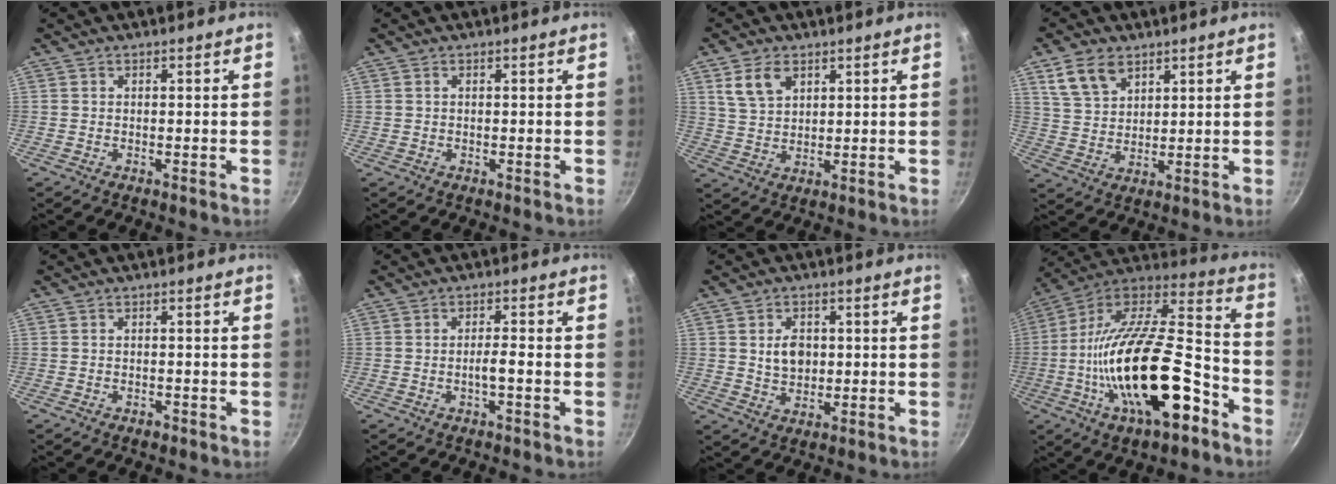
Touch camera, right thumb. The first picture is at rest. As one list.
[{"total": 0.5, "force": [0.2, 0.4, 0.3], "torque": [-0.005, 0.003, 0.004]}, {"total": 6.6, "force": [3.4, 4.2, 3.9], "torque": [-0.061, -0.010, 0.070]}, {"total": 8.0, "force": [4.7, 4.9, 4.2], "torque": [-0.065, -0.013, 0.097]}, {"total": 1.1, "force": [-0.8, 0.6, 0.5], "torque": [-0.012, 0.007, -0.007]}, {"total": 2.4, "force": [-0.9, 0.2, 2.2], "torque": [-0.043, 0.014, -0.016]}, {"total": 5.4, "force": [0.7, 4.0, 3.6], "torque": [-0.043, -0.004, 0.014]}, {"total": 29.3, "force": [-10.3, 12.0, 24.7], "torque": [-0.405, 0.048, -0.177]}]